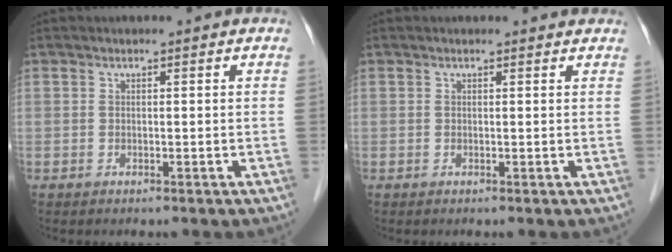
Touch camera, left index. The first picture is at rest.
{"total": 2.8, "force": [2.7, 0.5, 0.5], "torque": [-0.012, 0.016, 0.024]}